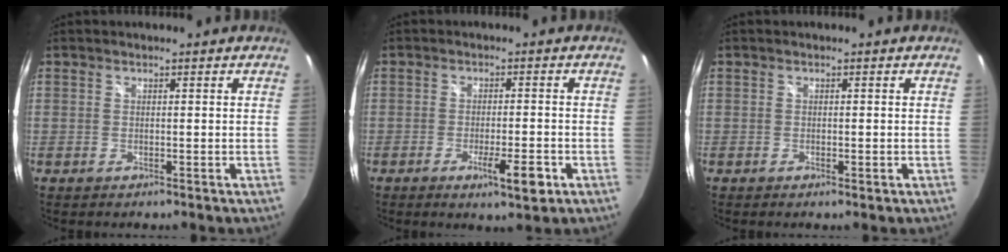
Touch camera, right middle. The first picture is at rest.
{"total": 5.8, "force": [-2.8, 1.0, 5.0], "torque": [-0.090, -0.013, -0.041]}
{"total": 0.9, "force": [-0.4, 0.3, 0.8], "torque": [-0.012, 0.000, -0.006]}